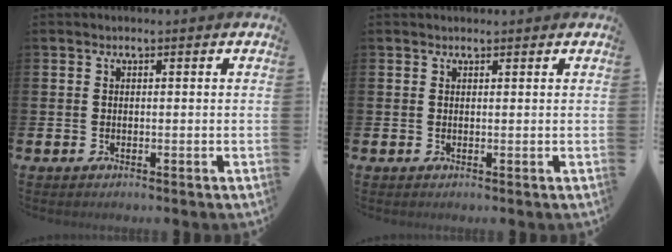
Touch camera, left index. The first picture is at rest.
{"total": 0.6, "force": [0.6, 0.2, 0.0], "torque": [0.009, -0.002, 0.009]}